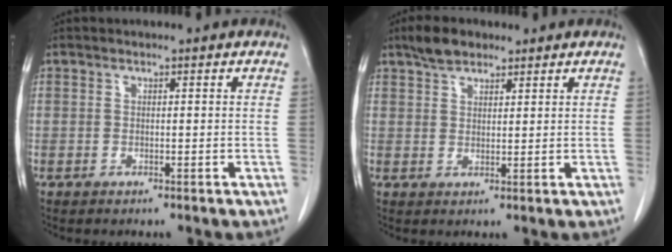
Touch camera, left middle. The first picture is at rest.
{"total": 4.2, "force": [3.3, 1.9, 1.9], "torque": [-0.044, 0.009, 0.061]}